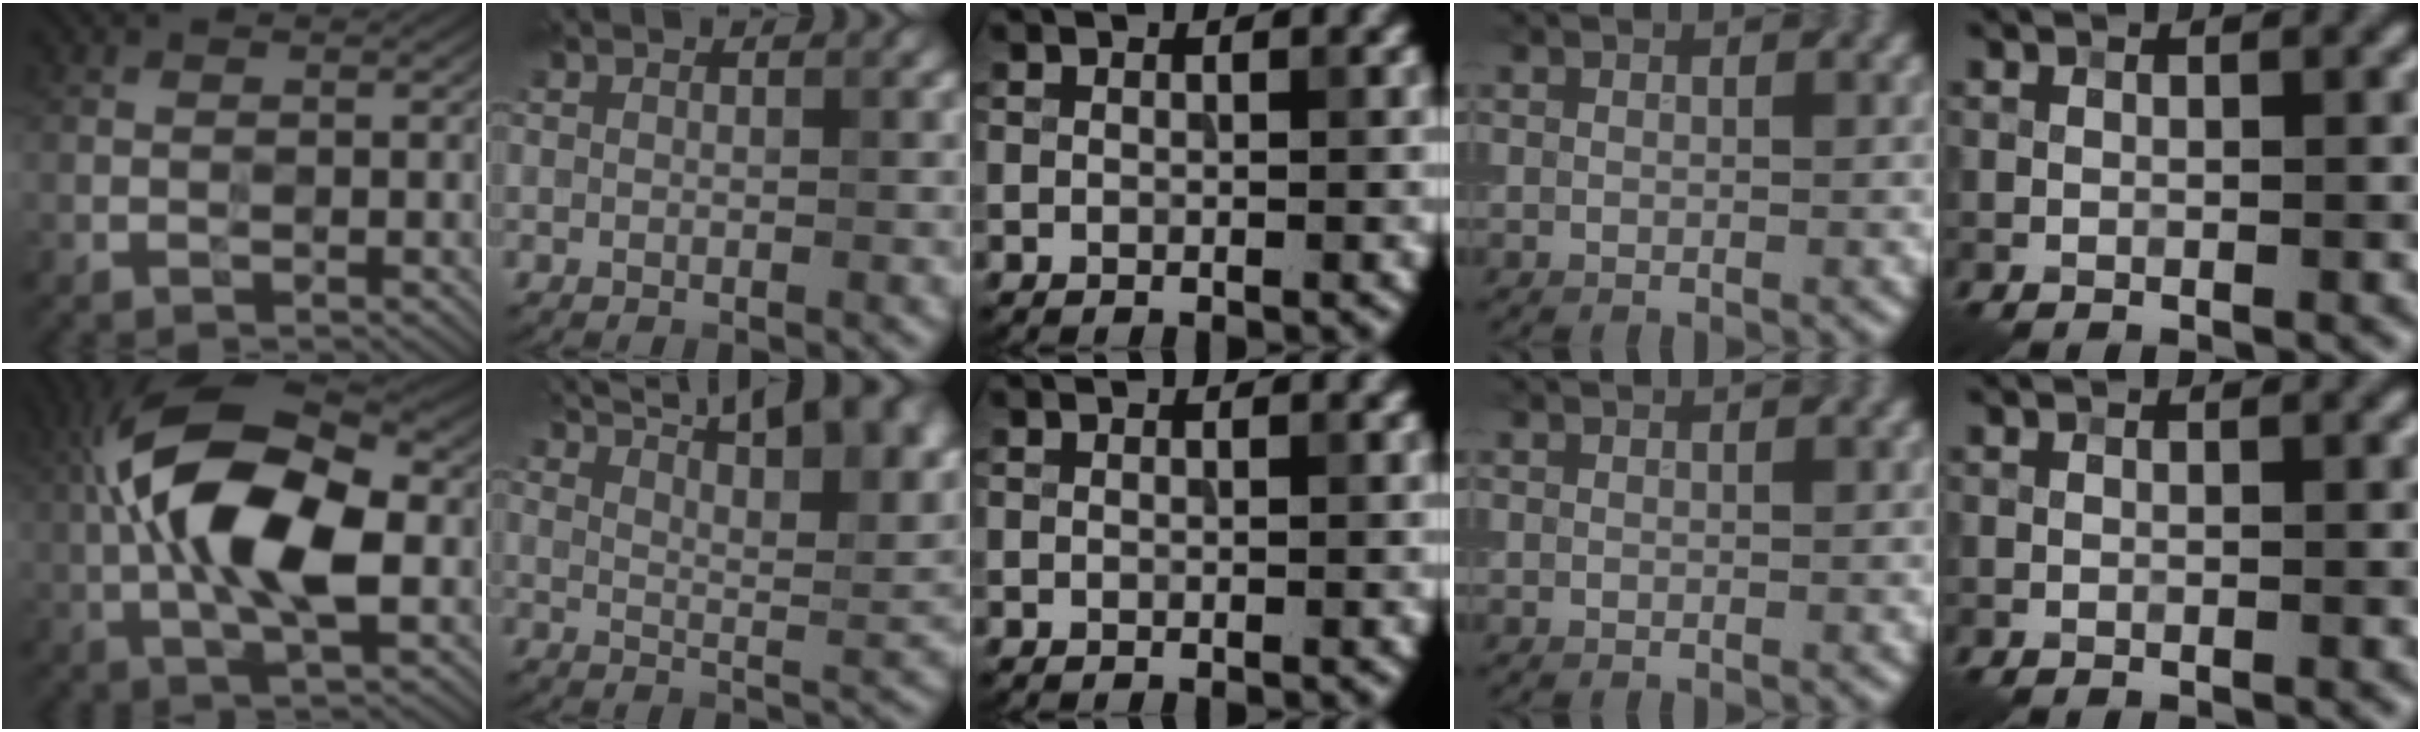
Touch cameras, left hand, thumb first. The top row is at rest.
{"thumb": {"total": 15.5, "force": [0.6, 7.1, 13.7], "torque": [-0.257, 0.027, 0.001]}, "index": {"total": 16.6, "force": [10.9, 5.8, 11.1], "torque": [-0.130, 0.047, 0.134]}}